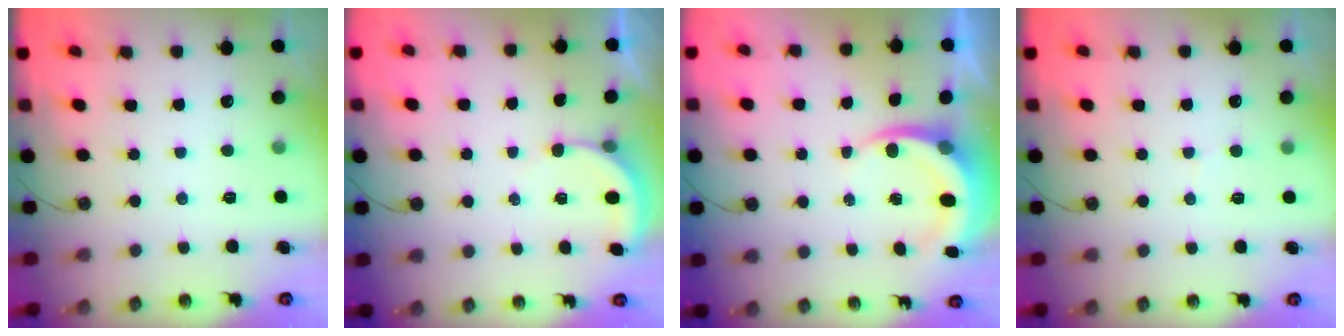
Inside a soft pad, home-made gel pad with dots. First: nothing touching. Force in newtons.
{"total": 2.9, "press": 2.9, "slide": 0.2}
{"total": 6.2, "press": 6.1, "slide": 0.9}
{"total": 4.8, "press": 4.8, "slide": 0.4}